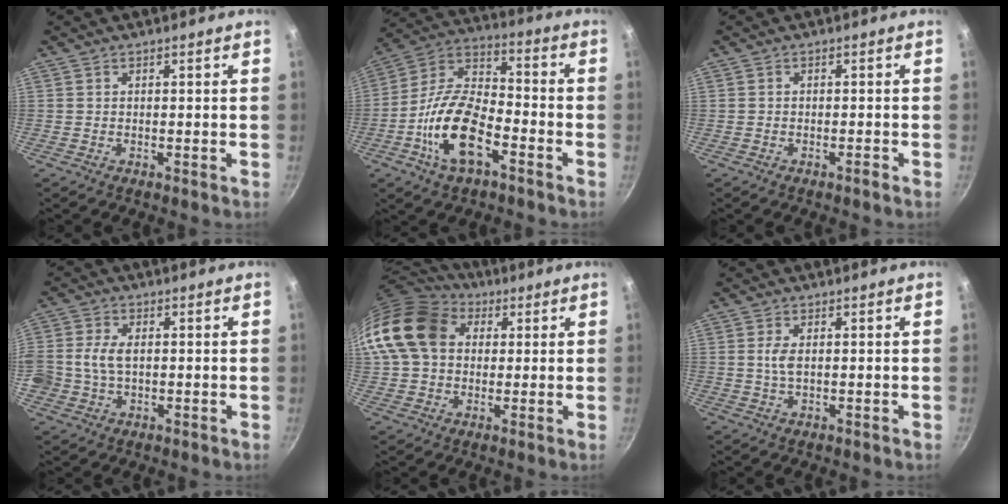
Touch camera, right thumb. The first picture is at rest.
{"total": 16.3, "force": [-6.6, 8.0, 12.6], "torque": [-0.228, 0.045, -0.139]}
{"total": 0.9, "force": [-0.8, 0.1, 0.5], "torque": [-0.013, 0.009, -0.012]}
{"total": 6.5, "force": [0.1, 4.5, 4.7], "torque": [-0.090, 0.011, -0.002]}
{"total": 16.6, "force": [3.5, 12.8, 9.9], "torque": [-0.178, 0.029, 0.048]}
{"total": 2.6, "force": [0.3, 1.1, 2.3], "torque": [-0.049, -0.002, 0.007]}